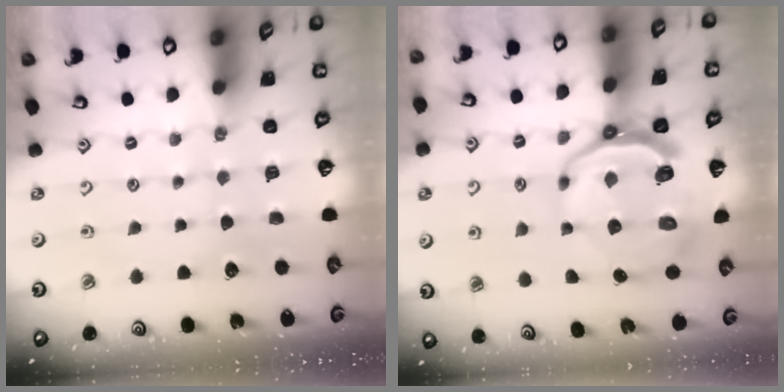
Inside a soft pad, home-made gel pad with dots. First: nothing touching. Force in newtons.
{"total": 10.4, "press": 9.6, "slide": 3.9}